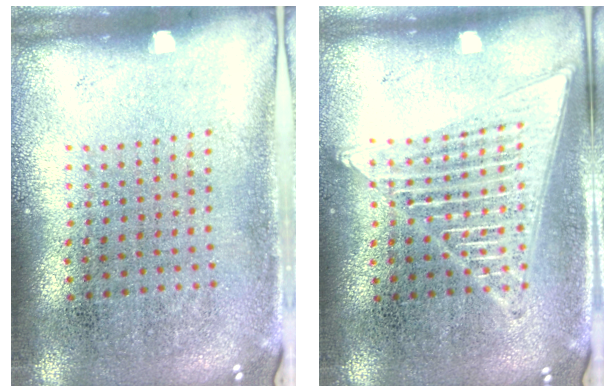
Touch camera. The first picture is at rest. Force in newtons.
{"total": 1.9, "press": 1.9, "slide": 0.1}